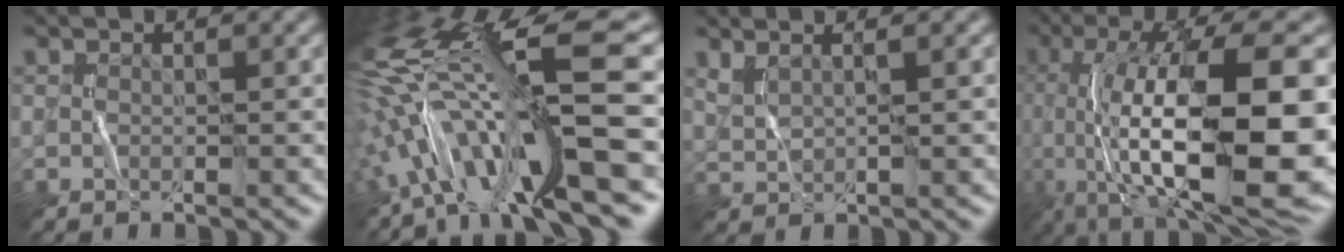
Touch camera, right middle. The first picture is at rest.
{"total": 16.0, "force": [-1.0, 3.7, 15.5], "torque": [-0.285, 0.017, -0.008]}
{"total": 2.1, "force": [1.6, 0.6, 1.1], "torque": [-0.026, 0.001, 0.031]}
{"total": 17.7, "force": [-2.1, 6.5, 16.4], "torque": [-0.257, 0.019, -0.027]}